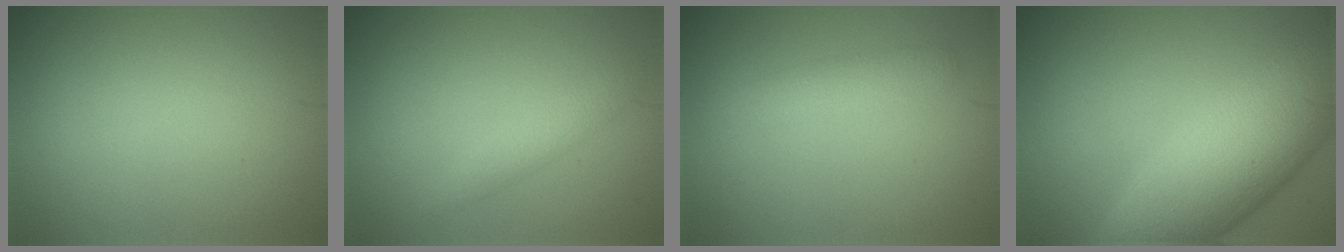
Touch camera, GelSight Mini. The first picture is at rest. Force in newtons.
{"total": 1.7, "press": 1.7, "slide": 0.1}
{"total": 2.0, "press": 2.0, "slide": 0.1}
{"total": 10.8, "press": 10.8, "slide": 0.4}